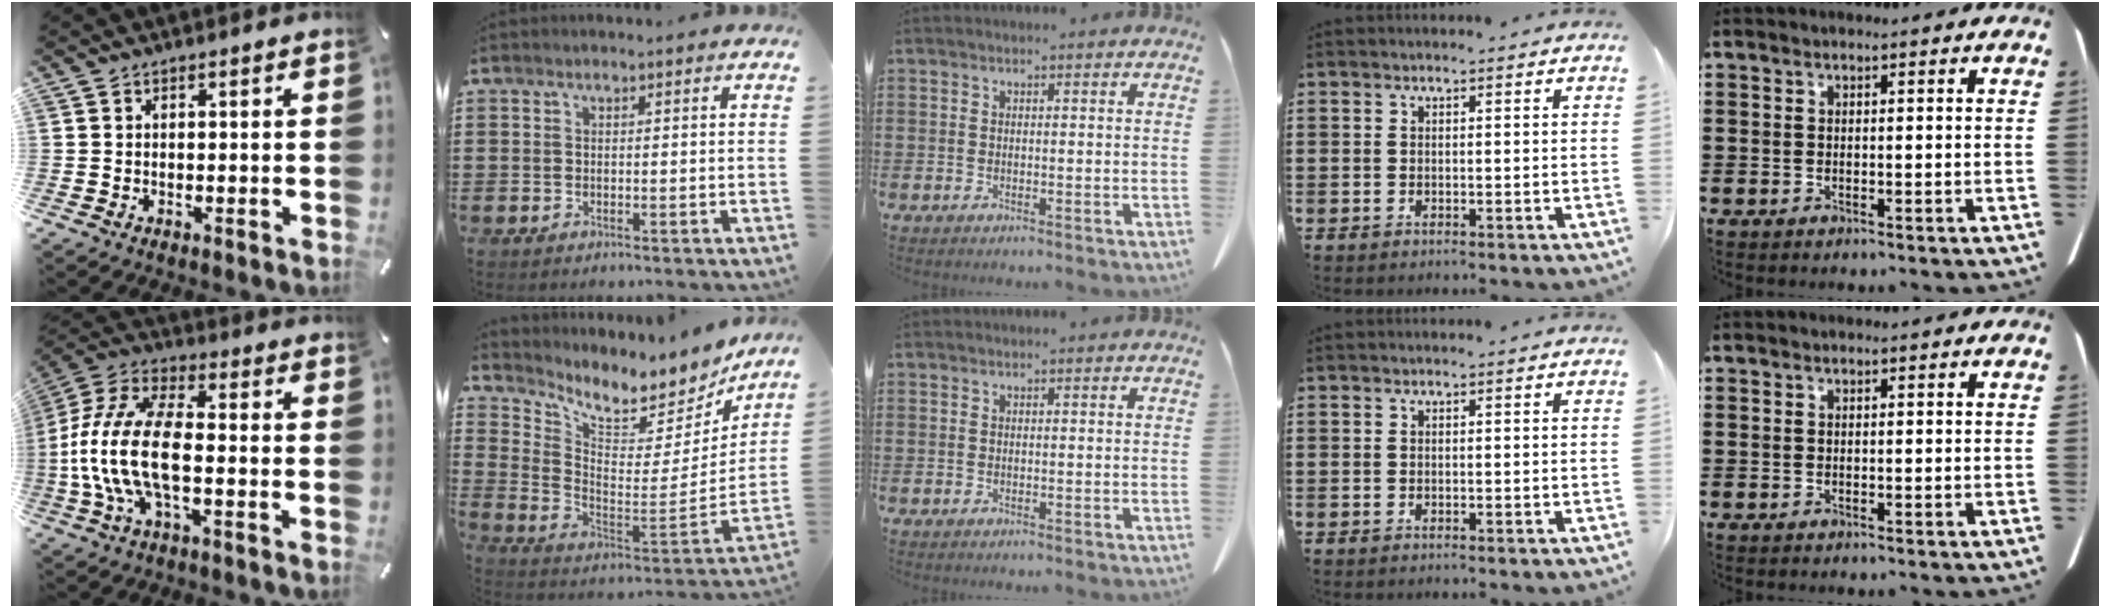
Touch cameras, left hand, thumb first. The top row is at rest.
{"thumb": {"total": 15.7, "force": [-3.2, 7.7, 13.3], "torque": [-0.290, -0.002, -0.061]}, "index": {"total": 6.7, "force": [5.9, 1.6, 2.7], "torque": [-0.071, -0.065, 0.095]}}